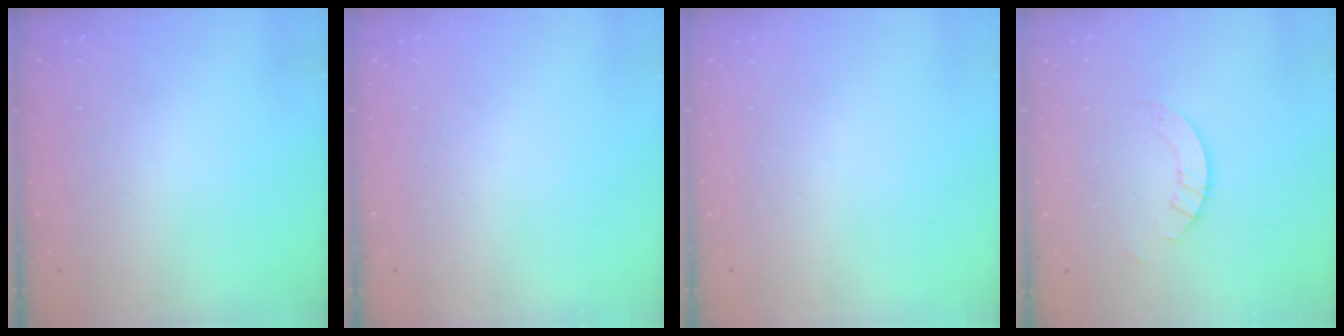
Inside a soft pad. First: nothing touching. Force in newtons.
{"total": 0.0}
{"total": 0.0}
{"total": 2.6, "press": 2.6, "slide": 0.2}